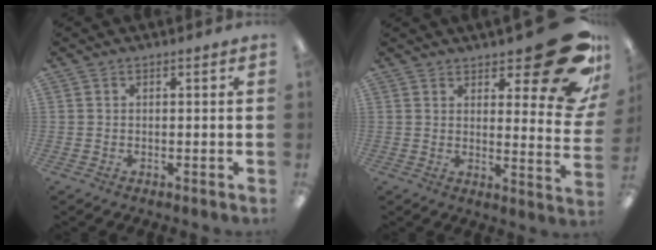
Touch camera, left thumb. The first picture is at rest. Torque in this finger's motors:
{"motor_torque": [2.44, 2.13, 1.24, -1.53, 0.06]}